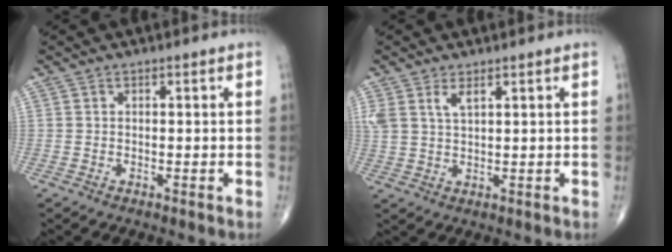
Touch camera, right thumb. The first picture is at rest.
{"total": 3.8, "force": [2.1, 1.5, 2.8], "torque": [-0.063, -0.001, 0.048]}